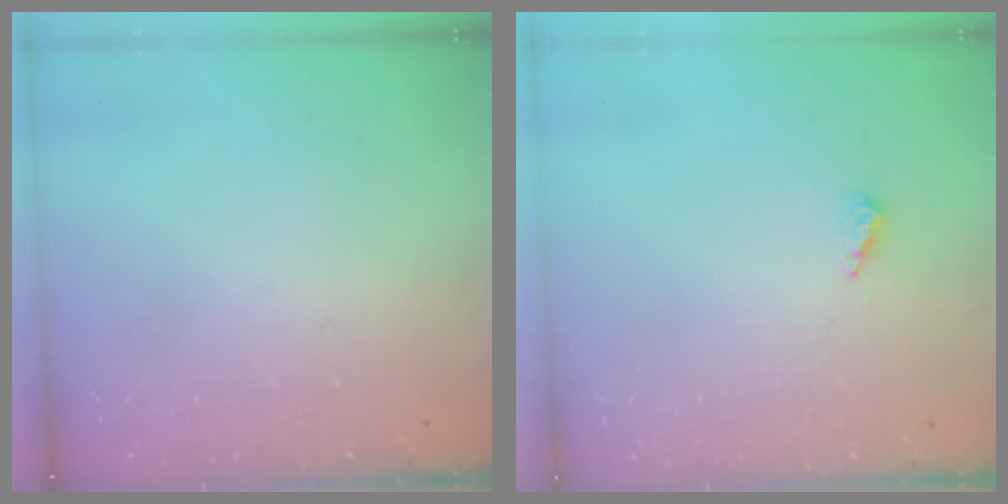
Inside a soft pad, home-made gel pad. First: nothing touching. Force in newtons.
{"total": 4.3, "press": 4.2, "slide": 0.6}